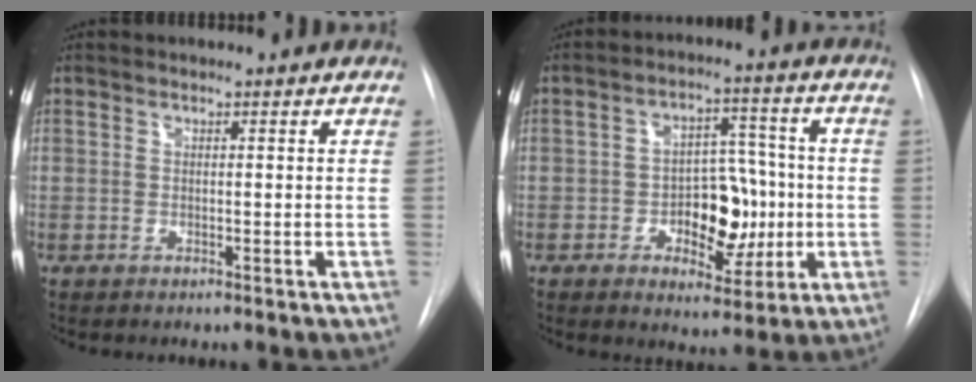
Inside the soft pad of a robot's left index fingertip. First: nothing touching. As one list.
[{"total": 10.0, "force": [-1.8, 5.6, 8.1], "torque": [-0.112, 0.021, -0.021]}]